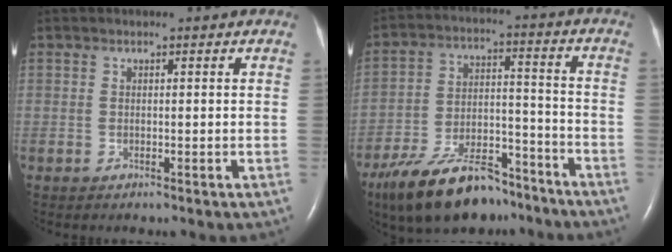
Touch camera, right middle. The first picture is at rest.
{"total": 16.0, "force": [-12.4, 5.9, 8.3], "torque": [-0.154, 0.009, -0.209]}